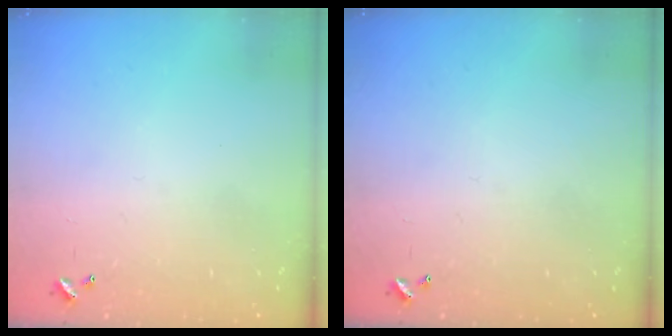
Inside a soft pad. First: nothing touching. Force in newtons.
{"total": 0.0}